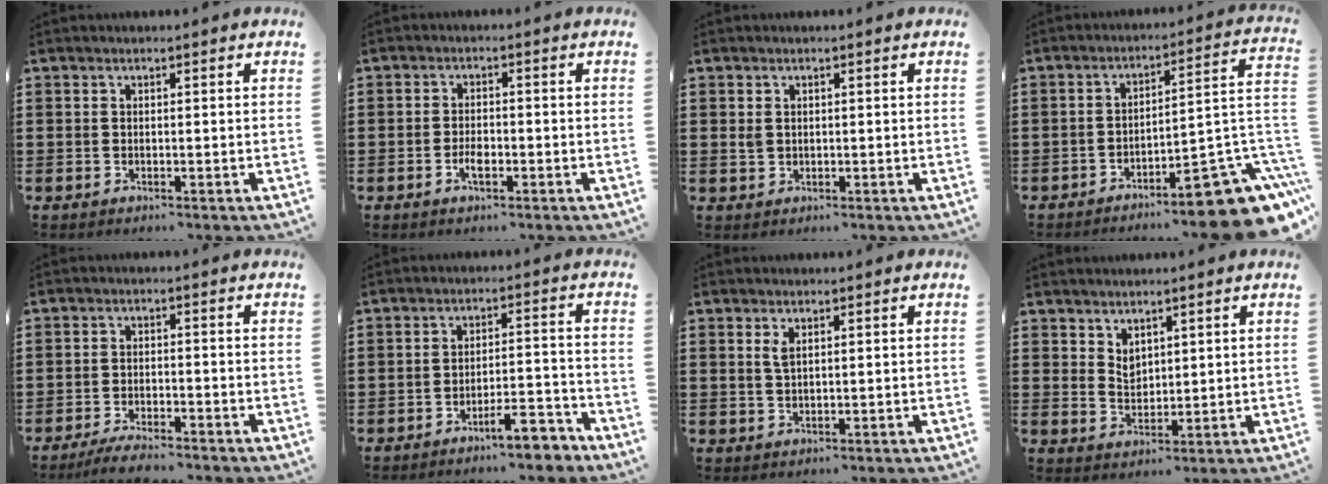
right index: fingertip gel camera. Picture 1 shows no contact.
{"total": 2.5, "force": [-1.0, 0.9, 2.1], "torque": [-0.040, -0.001, -0.018]}
{"total": 1.4, "force": [0.5, 1.1, 0.7], "torque": [-0.018, 0.006, 0.009]}
{"total": 11.7, "force": [-7.8, 2.6, 8.2], "torque": [-0.088, 0.013, -0.138]}
{"total": 3.2, "force": [-3.1, 0.1, 0.8], "torque": [-0.015, 0.004, -0.063]}
{"total": 6.3, "force": [-5.2, 1.1, 3.3], "torque": [-0.049, 0.006, -0.095]}
{"total": 1.8, "force": [0.8, 0.7, 1.5], "torque": [-0.032, 0.003, 0.013]}
{"total": 2.8, "force": [2.1, 1.6, 0.9], "torque": [-0.016, 0.000, 0.038]}